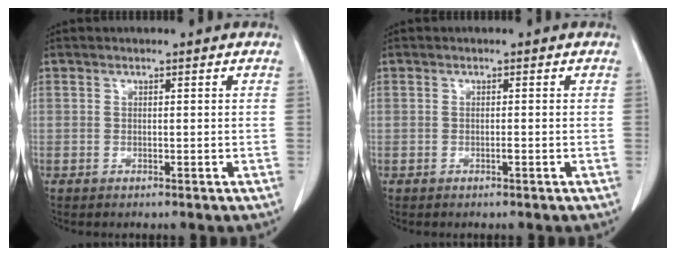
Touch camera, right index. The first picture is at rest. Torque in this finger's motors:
{"motor_torque": [0.41, 0.10, 0.15, 0.04]}